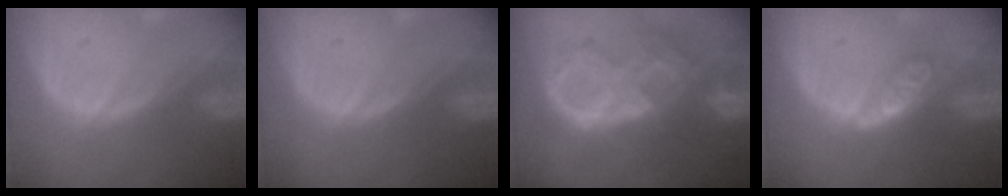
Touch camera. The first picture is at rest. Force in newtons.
{"total": 0.0}
{"total": 10.5, "press": 8.9, "slide": 5.5}
{"total": 4.7, "press": 4.3, "slide": 1.9}